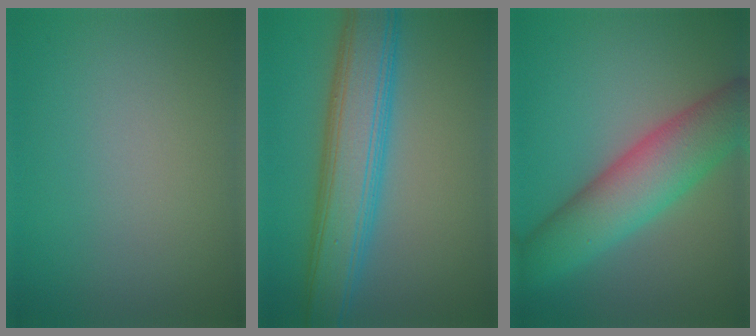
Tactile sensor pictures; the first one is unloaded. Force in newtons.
{"total": 7.7, "press": 7.7, "slide": 0.2}
{"total": 7.6, "press": 7.6, "slide": 0.2}